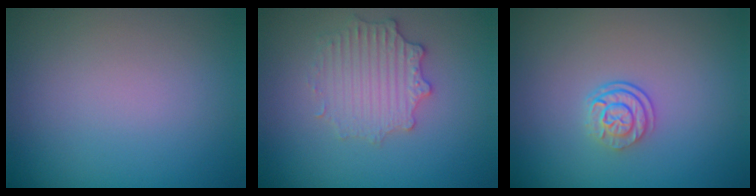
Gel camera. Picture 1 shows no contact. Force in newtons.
{"total": 2.7, "press": 2.6, "slide": 0.5}
{"total": 2.4, "press": 1.8, "slide": 1.7}